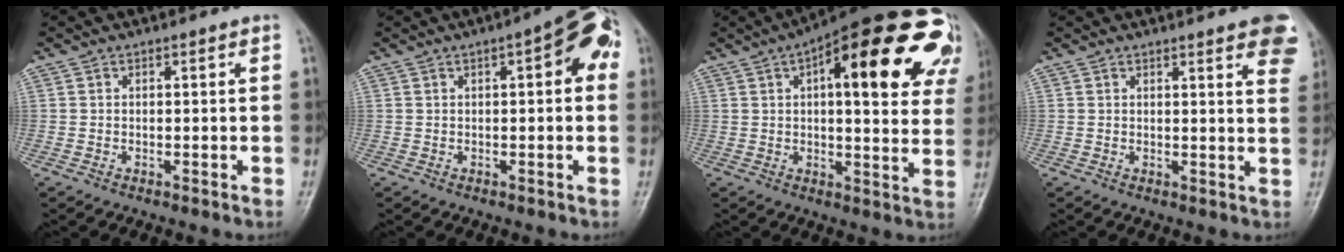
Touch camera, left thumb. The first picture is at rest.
{"total": 8.1, "force": [2.1, 3.0, 7.2], "torque": [-0.076, 0.017, 0.016]}
{"total": 27.3, "force": [10.6, 9.9, 23.2], "torque": [-0.267, 0.016, 0.134]}
{"total": 10.6, "force": [6.3, 2.7, 8.1], "torque": [-0.073, -0.019, 0.063]}